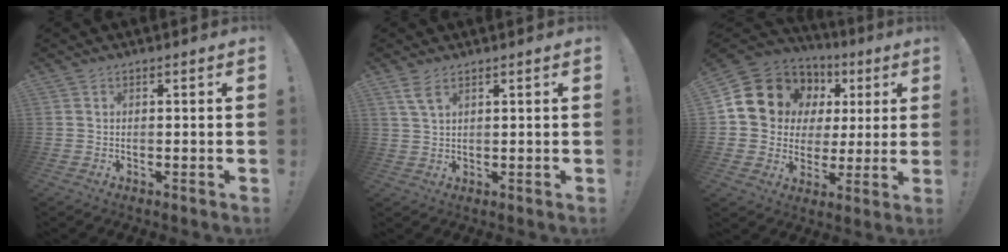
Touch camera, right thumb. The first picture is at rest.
{"total": 4.2, "force": [2.5, 1.5, 3.0], "torque": [-0.058, -0.006, 0.046]}
{"total": 14.0, "force": [6.5, 11.5, 4.8], "torque": [-0.068, -0.041, 0.141]}